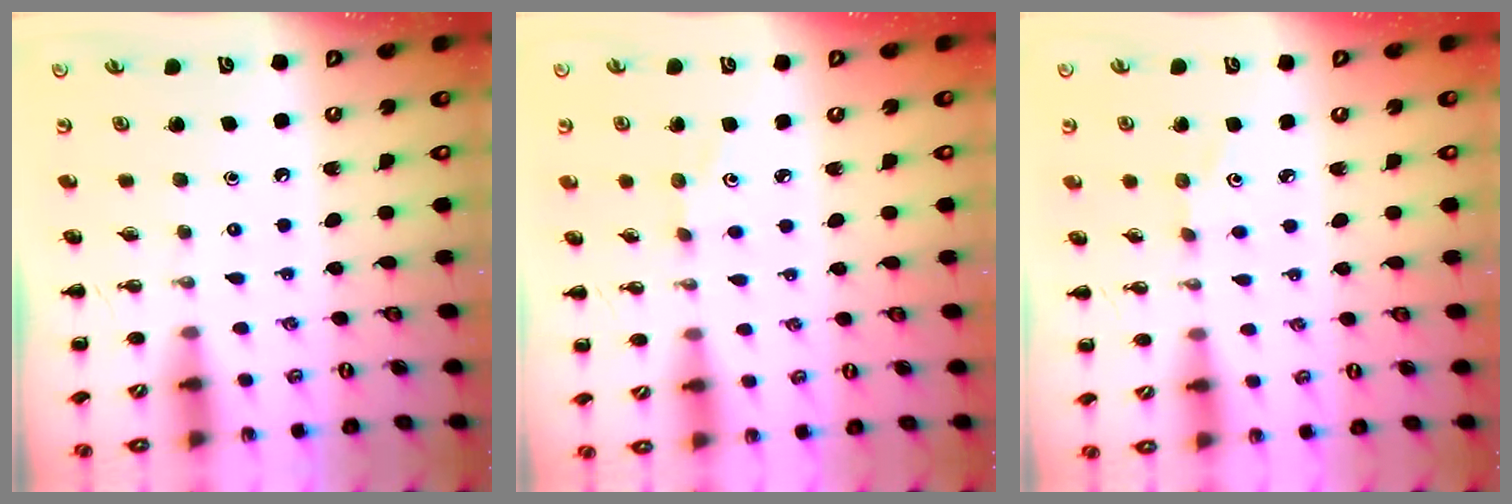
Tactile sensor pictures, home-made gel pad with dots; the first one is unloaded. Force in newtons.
{"total": 1.5, "press": 1.4, "slide": 0.5}
{"total": 1.4, "press": 1.3, "slide": 0.4}